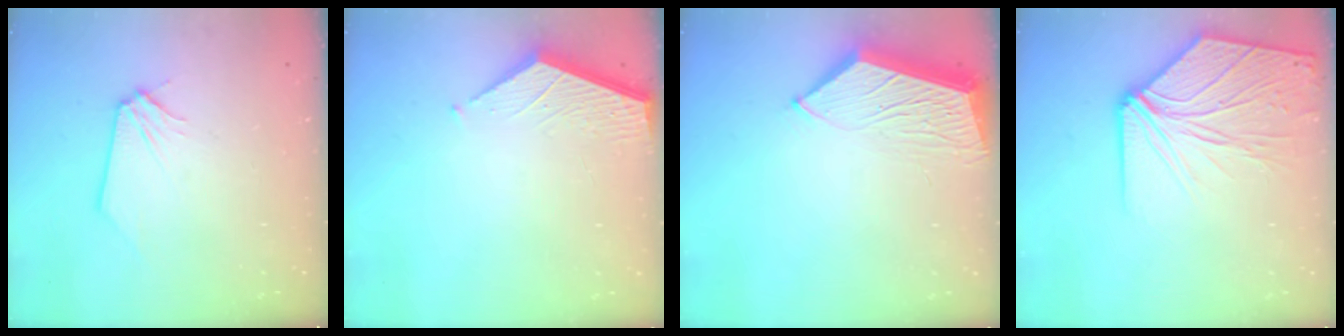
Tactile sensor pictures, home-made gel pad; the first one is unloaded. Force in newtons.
{"total": 3.2, "press": 3.2, "slide": 0.4}
{"total": 7.5, "press": 7.4, "slide": 1.2}
{"total": 12.3, "press": 12.2, "slide": 1.7}